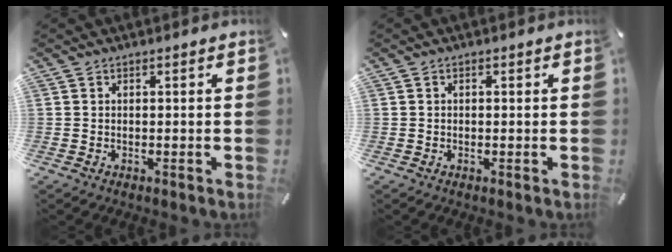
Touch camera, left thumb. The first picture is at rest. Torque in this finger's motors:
{"motor_torque": [0.14, 0.31, 0.14, -0.08, 0.02]}